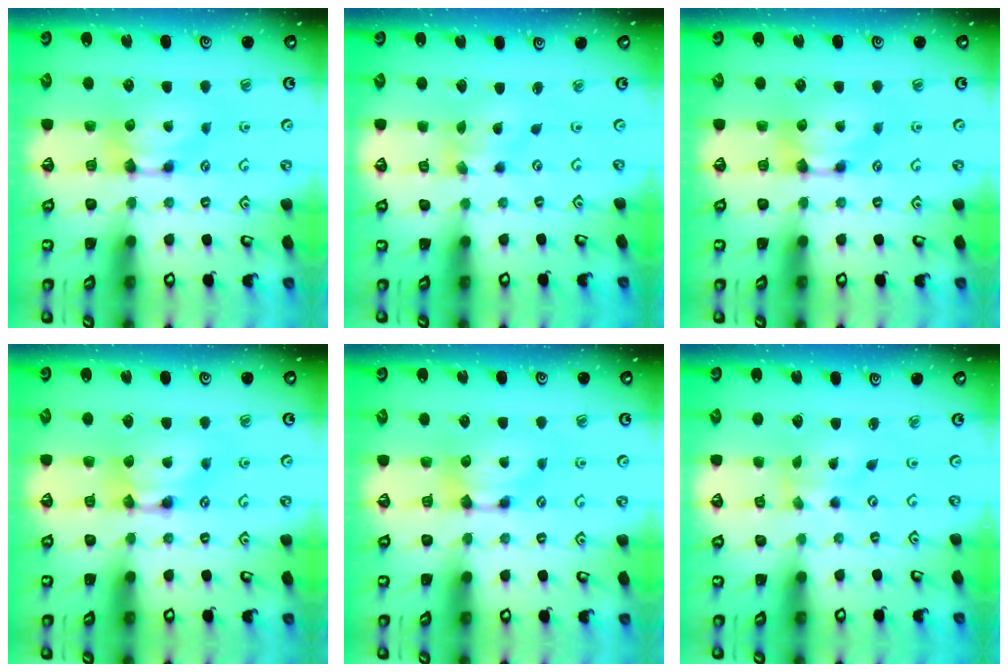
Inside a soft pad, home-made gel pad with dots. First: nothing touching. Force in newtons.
{"total": 1.5, "press": 1.1, "slide": 1.0}
{"total": 0.0}
{"total": 1.8, "press": 1.8, "slide": 0.1}
{"total": 0.0}
{"total": 2.0, "press": 1.7, "slide": 1.1}